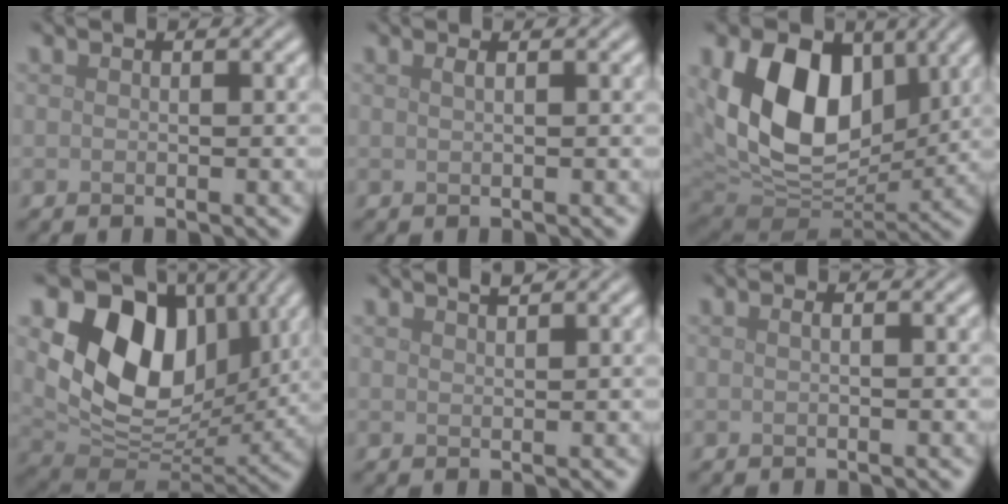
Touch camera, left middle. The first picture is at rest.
{"total": 0.9, "force": [0.4, 0.4, 0.7], "torque": [-0.007, 0.003, 0.005]}
{"total": 13.7, "force": [3.3, 9.1, 9.7], "torque": [-0.184, -0.005, 0.057]}
{"total": 12.7, "force": [4.5, 8.9, 7.9], "torque": [-0.144, -0.006, 0.083]}
{"total": 1.5, "force": [1.3, 0.4, 0.8], "torque": [-0.001, 0.002, 0.010]}
{"total": 0.7, "force": [0.2, 0.2, 0.6], "torque": [-0.011, 0.004, -0.001]}